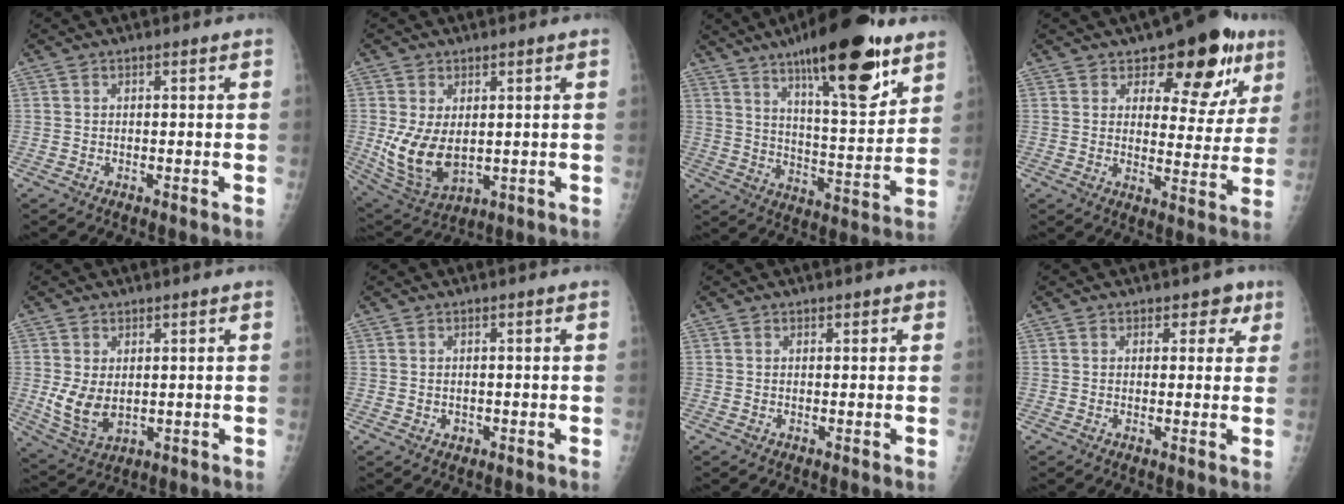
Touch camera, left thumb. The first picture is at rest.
{"total": 10.2, "force": [0.3, 6.4, 7.9], "torque": [-0.147, -0.018, 0.026]}
{"total": 22.4, "force": [13.6, 6.0, 16.7], "torque": [-0.228, -0.063, 0.212]}
{"total": 14.6, "force": [8.2, 7.4, 9.5], "torque": [-0.061, -0.038, 0.111]}
{"total": 6.9, "force": [0.5, 4.6, 5.2], "torque": [-0.092, -0.016, 0.025]}
{"total": 1.2, "force": [-0.1, 1.0, 0.5], "torque": [-0.007, 0.001, 0.002]}
{"total": 1.0, "force": [0.6, 0.6, 0.5], "torque": [0.004, -0.002, 0.004]}
{"total": 3.7, "force": [1.9, 2.6, 1.7], "torque": [0.012, -0.005, 0.019]}